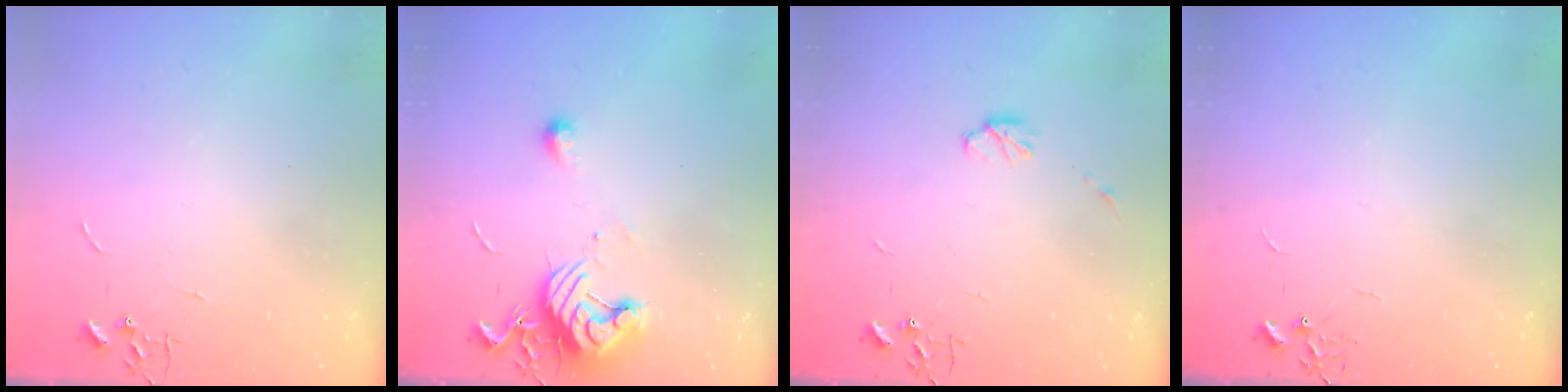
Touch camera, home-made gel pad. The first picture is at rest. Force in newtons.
{"total": 11.5, "press": 11.5, "slide": 0.6}
{"total": 4.9, "press": 4.8, "slide": 1.0}
{"total": 0.0}